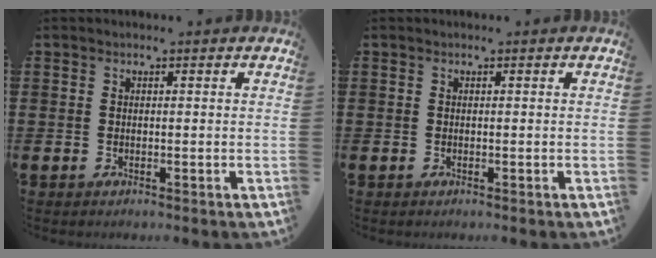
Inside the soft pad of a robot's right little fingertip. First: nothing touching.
{"total": 0.0}